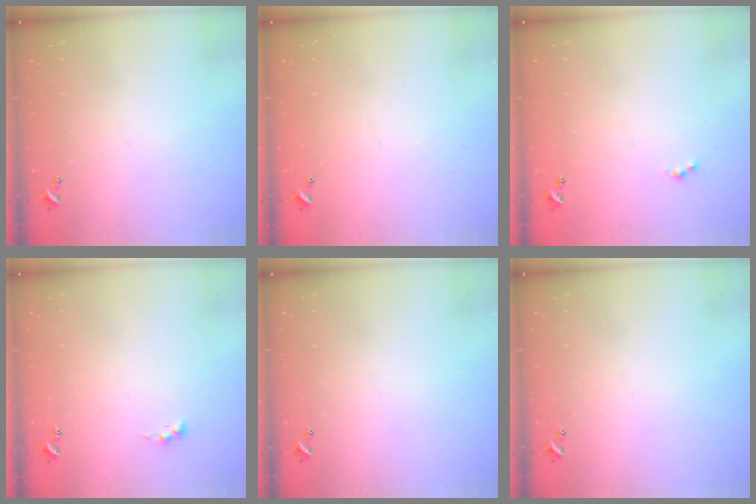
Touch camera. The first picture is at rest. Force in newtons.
{"total": 2.7, "press": 2.7, "slide": 0.1}
{"total": 0.8, "press": 0.5, "slide": 0.5}
{"total": 0.8, "press": 0.7, "slide": 0.4}
{"total": 0.0}
{"total": 0.0}